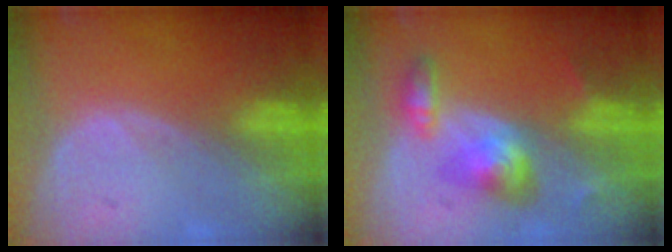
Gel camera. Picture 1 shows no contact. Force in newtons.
{"total": 6.3, "press": 5.8, "slide": 2.4}